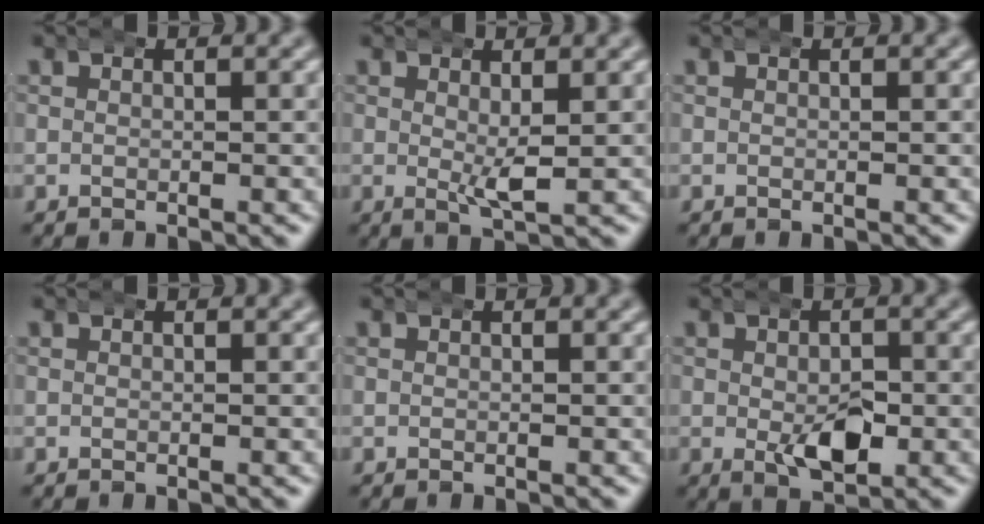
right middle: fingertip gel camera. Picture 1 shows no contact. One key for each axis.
{"total": 2.1, "fx": 0.6, "fy": 0.4, "fz": 2.0, "tx": -0.042, "ty": -0.017, "tz": 0.018}
{"total": 0.0}
{"total": 0.0}
{"total": 0.0}
{"total": 4.2, "fx": -0.7, "fy": 2.3, "fz": 3.5, "tx": -0.066, "ty": -0.021, "tz": -0.002}